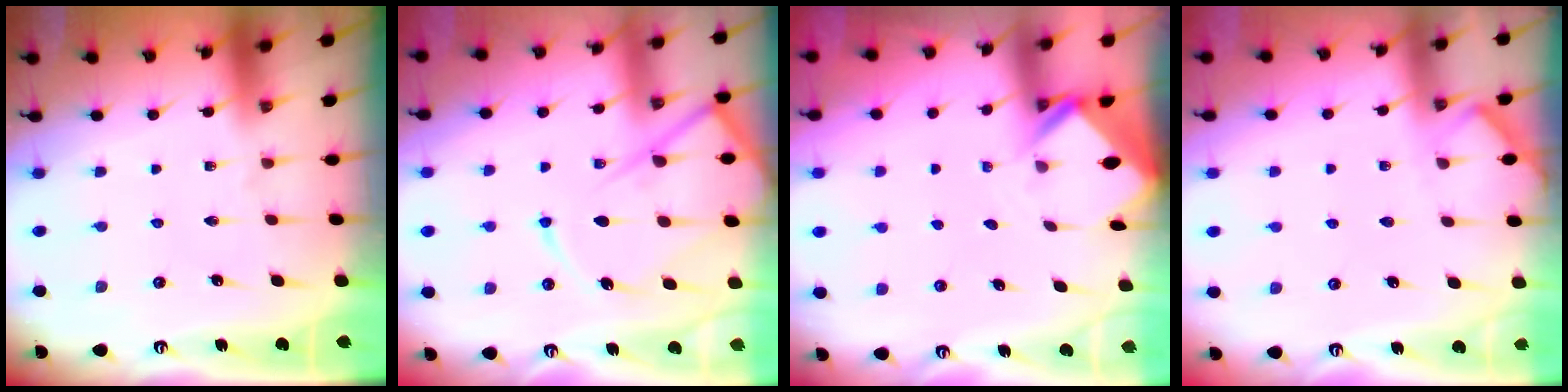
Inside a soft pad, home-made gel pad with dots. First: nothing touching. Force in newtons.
{"total": 13.6, "press": 13.5, "slide": 1.2}
{"total": 2.6, "press": 2.6, "slide": 0.2}
{"total": 4.1, "press": 4.1, "slide": 0.5}